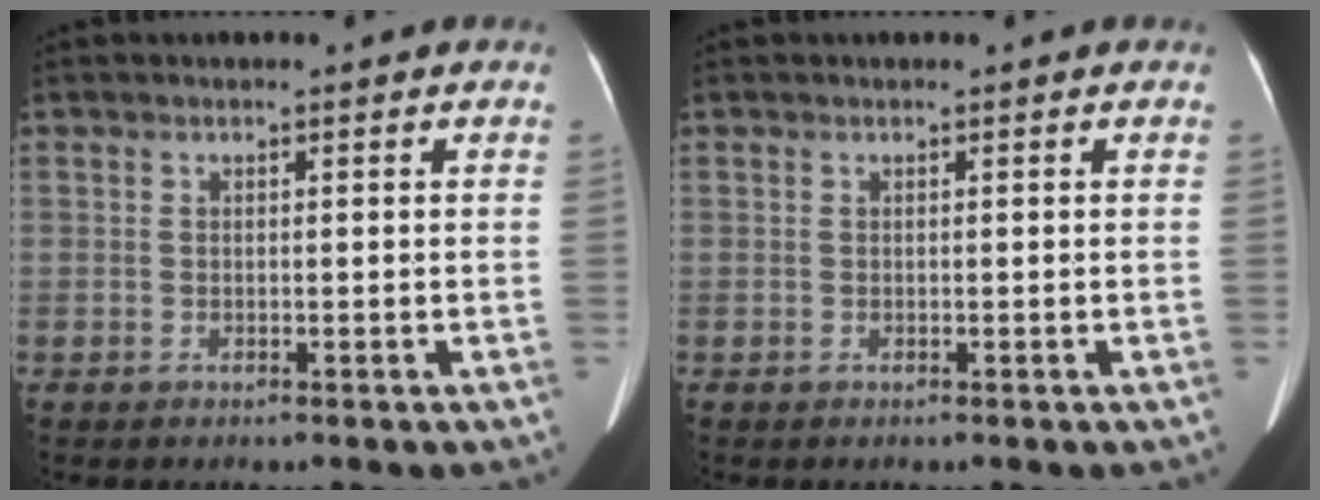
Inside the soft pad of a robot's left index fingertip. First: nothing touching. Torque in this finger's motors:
{"motor_torque": [-0.15, -0.04, 0.05, 0.02]}